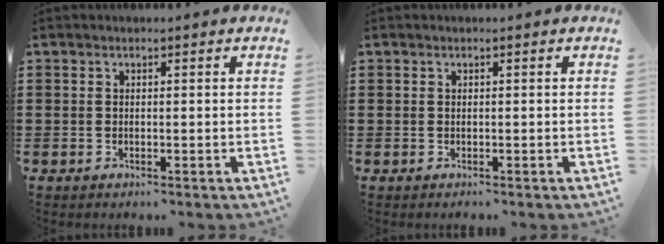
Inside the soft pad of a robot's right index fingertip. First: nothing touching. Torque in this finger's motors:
{"motor_torque": [1.08, 1.06, -1.05, -0.21]}